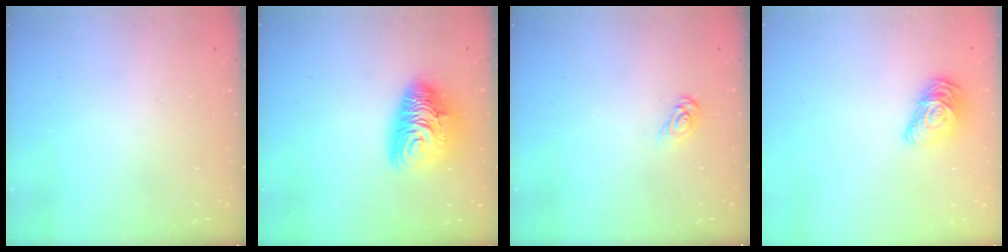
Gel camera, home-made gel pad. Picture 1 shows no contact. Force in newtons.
{"total": 13.0, "press": 12.9, "slide": 1.6}
{"total": 4.7, "press": 4.6, "slide": 0.5}
{"total": 11.6, "press": 11.5, "slide": 0.5}